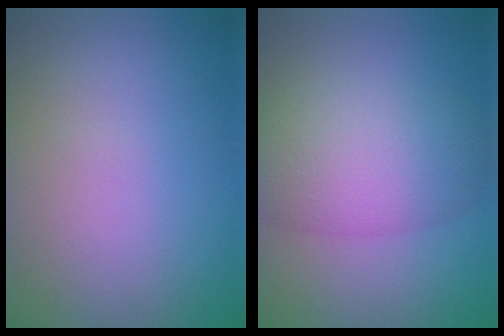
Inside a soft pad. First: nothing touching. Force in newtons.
{"total": 6.6, "press": 6.6, "slide": 0.4}